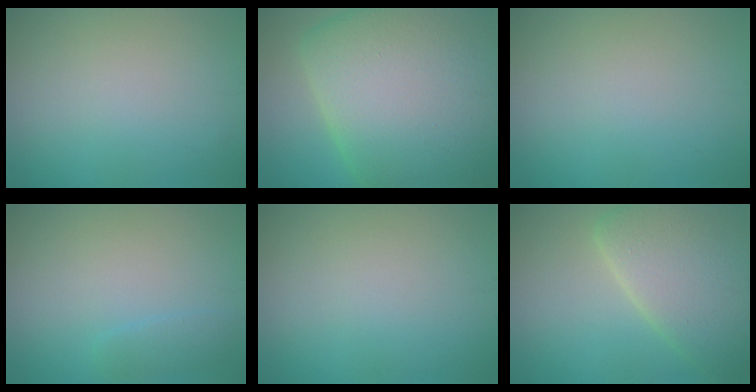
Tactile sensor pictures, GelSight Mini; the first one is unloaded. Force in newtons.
{"total": 15.9, "press": 15.9, "slide": 1.0}
{"total": 0.0}
{"total": 1.2, "press": 1.2, "slide": 0.2}
{"total": 0.0}
{"total": 7.6, "press": 7.6, "slide": 0.8}